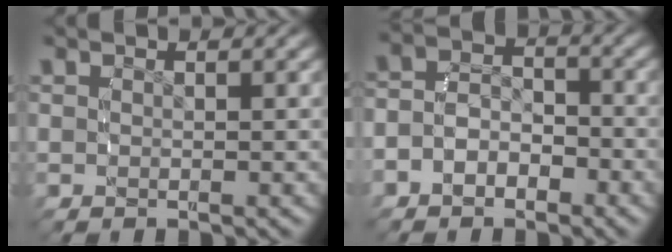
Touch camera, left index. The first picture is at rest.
{"total": 5.5, "force": [-2.0, 4.5, 2.5], "torque": [-0.057, 0.002, -0.043]}